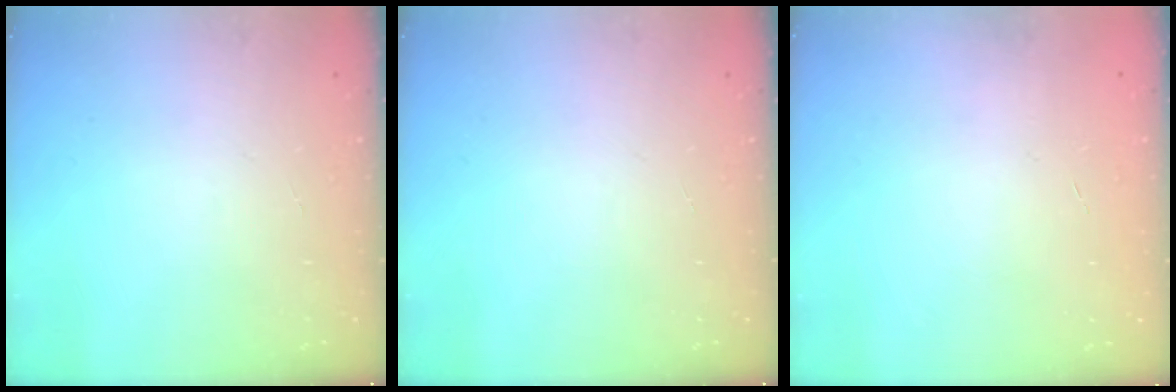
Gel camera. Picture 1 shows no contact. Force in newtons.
{"total": 0.0}
{"total": 0.0}